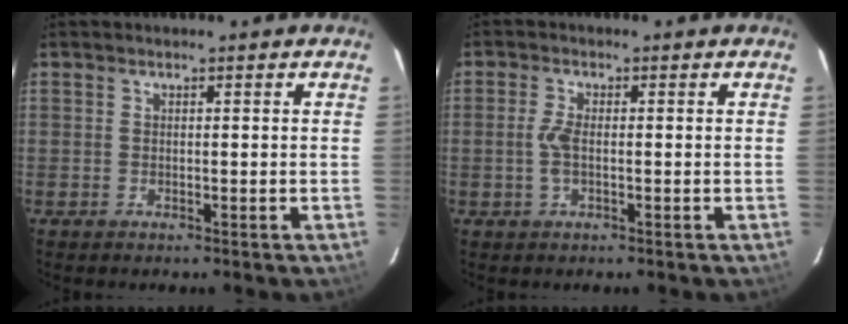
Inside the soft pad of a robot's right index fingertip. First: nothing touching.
{"total": 3.2, "force": [-0.5, 1.1, 2.9], "torque": [-0.065, 0.001, -0.011]}